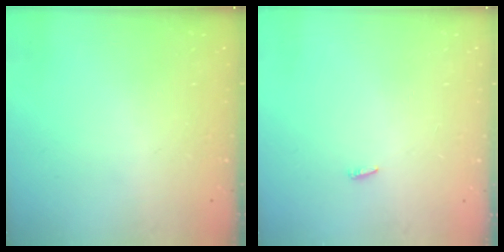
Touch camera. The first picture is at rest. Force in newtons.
{"total": 1.8, "press": 1.7, "slide": 0.6}